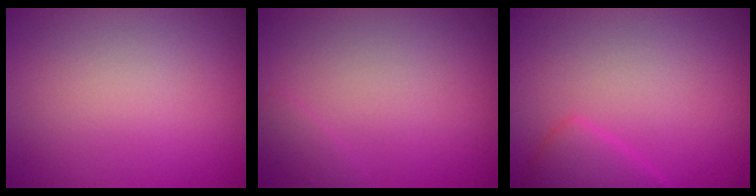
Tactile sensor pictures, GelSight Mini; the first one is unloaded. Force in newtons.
{"total": 0.8, "press": 0.8, "slide": 0.1}
{"total": 2.3, "press": 2.3, "slide": 0.1}